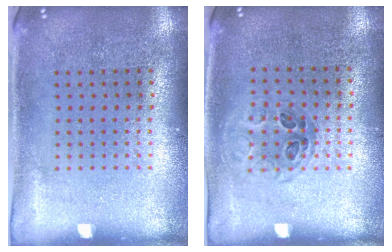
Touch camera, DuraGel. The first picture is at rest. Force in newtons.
{"total": 1.0, "press": 0.7, "slide": 0.6}